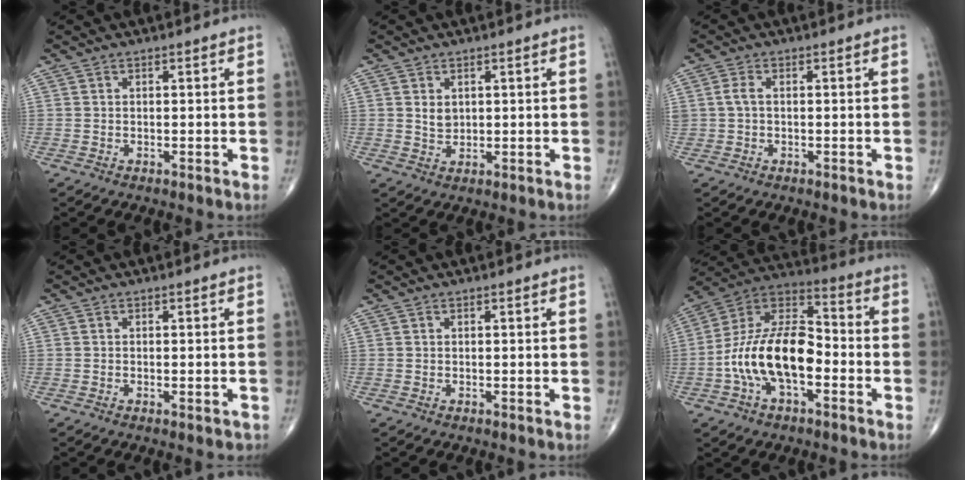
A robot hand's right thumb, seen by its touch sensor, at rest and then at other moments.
{"total": 2.3, "force": [0.7, 1.7, 1.4], "torque": [-0.017, -0.008, 0.018]}
{"total": 2.1, "force": [0.2, 1.3, 1.6], "torque": [-0.036, 0.004, 0.003]}
{"total": 1.2, "force": [-0.7, 0.4, 0.9], "torque": [-0.011, -0.003, -0.007]}
{"total": 0.0}
{"total": 17.7, "force": [-4.2, 9.2, 14.5], "torque": [-0.260, 0.045, -0.082]}